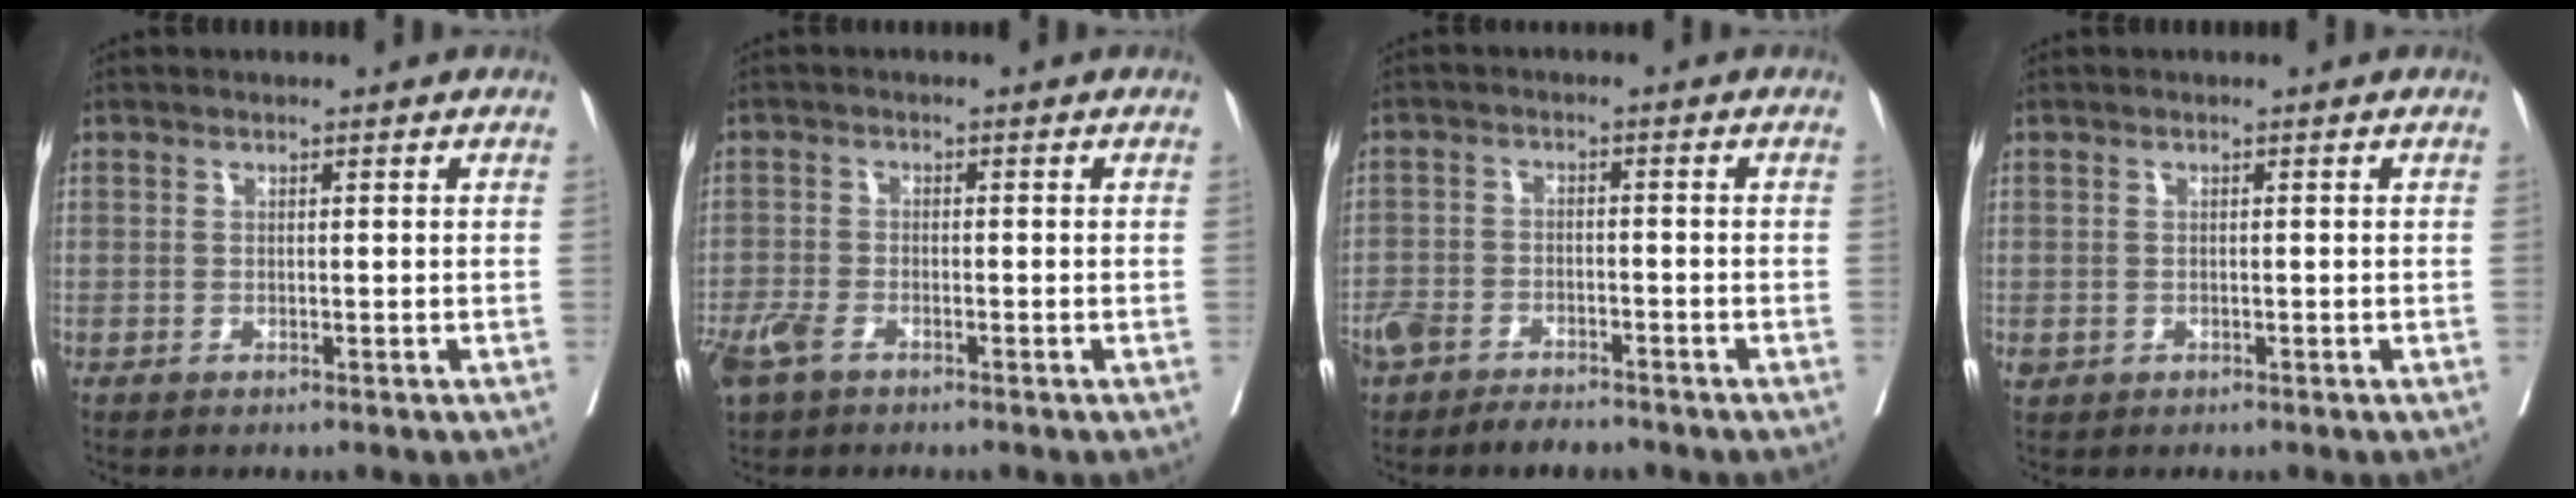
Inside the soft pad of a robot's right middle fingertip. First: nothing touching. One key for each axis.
{"total": 4.5, "fx": -2.9, "fy": 2.1, "fz": 2.7, "tx": -0.062, "ty": -0.006, "tz": -0.055}
{"total": 8.3, "fx": -6.6, "fy": 3.5, "fz": 3.6, "tx": -0.073, "ty": 0.002, "tz": -0.110}
{"total": 0.9, "fx": -0.2, "fy": 0.8, "fz": 0.3, "tx": -0.007, "ty": 0.001, "tz": 0.002}